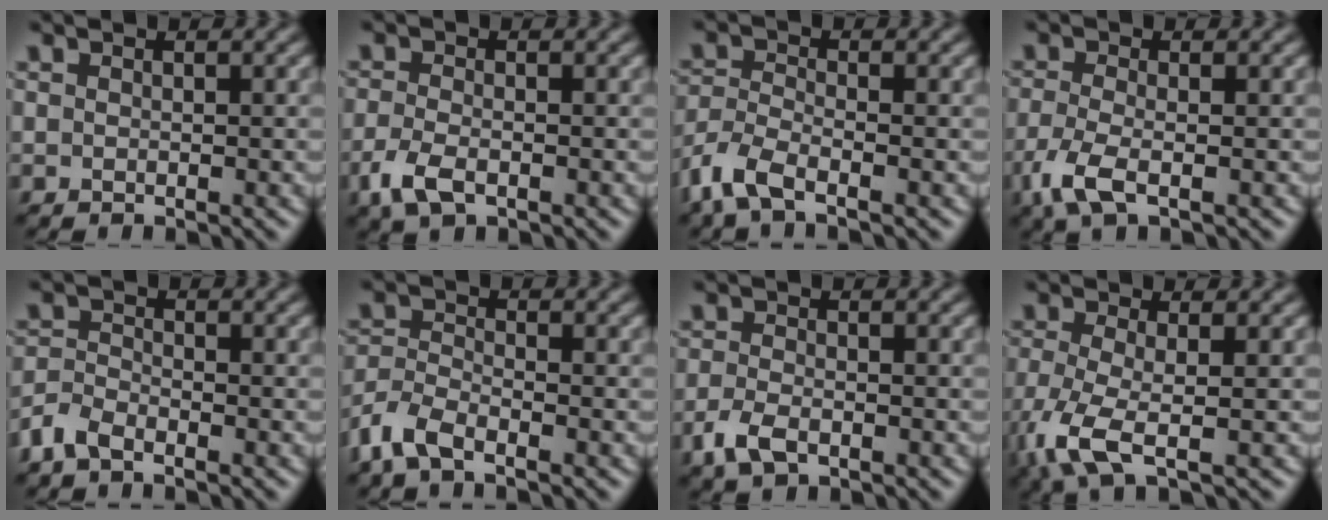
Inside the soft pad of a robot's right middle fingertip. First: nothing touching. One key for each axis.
{"total": 3.2, "fx": -1.7, "fy": 1.5, "fz": 2.2, "tx": -0.056, "ty": -0.006, "tz": -0.039}
{"total": 4.3, "fx": -3.0, "fy": 1.5, "fz": 2.7, "tx": -0.067, "ty": -0.010, "tz": -0.075}
{"total": 3.6, "fx": -1.8, "fy": 1.3, "fz": 2.9, "tx": -0.077, "ty": -0.007, "tz": -0.044}
{"total": 2.4, "fx": -1.8, "fy": 1.1, "fz": 1.2, "tx": -0.027, "ty": 0.003, "tz": -0.046}
{"total": 3.8, "fx": -2.8, "fy": 1.4, "fz": 2.2, "tx": -0.050, "ty": -0.005, "tz": -0.070}
{"total": 2.8, "fx": -1.5, "fy": 1.4, "fz": 1.9, "tx": -0.046, "ty": -0.004, "tz": -0.035}
{"total": 5.1, "fx": -2.3, "fy": 1.5, "fz": 4.3, "tx": -0.112, "ty": -0.019, "tz": -0.054}